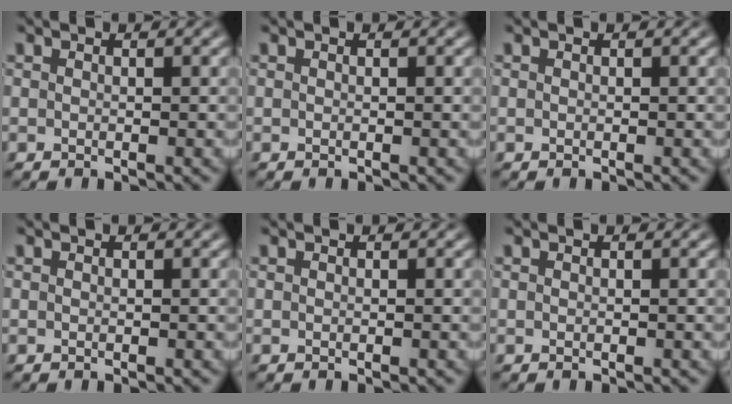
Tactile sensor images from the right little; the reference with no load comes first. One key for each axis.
{"total": 0.0}
{"total": 0.0}
{"total": 0.0}
{"total": 0.0}
{"total": 0.0}